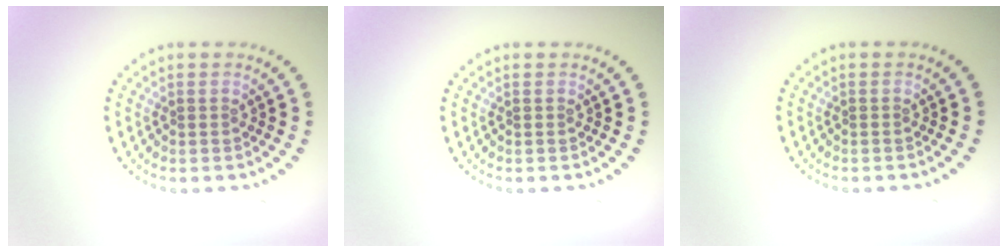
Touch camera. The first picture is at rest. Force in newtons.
{"total": 0.0}
{"total": 0.0}